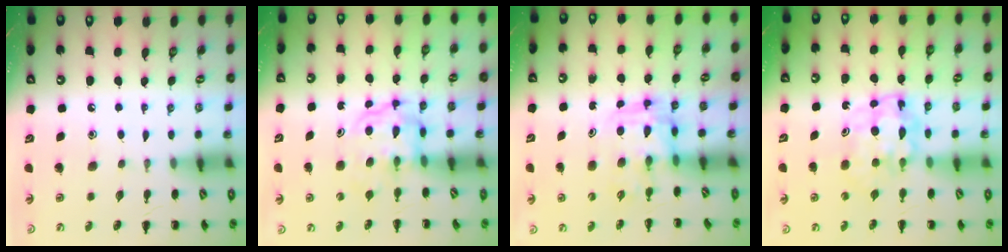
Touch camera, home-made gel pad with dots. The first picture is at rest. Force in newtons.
{"total": 3.9, "press": 3.9, "slide": 0.2}
{"total": 3.6, "press": 3.6, "slide": 0.6}
{"total": 5.5, "press": 5.5, "slide": 0.4}